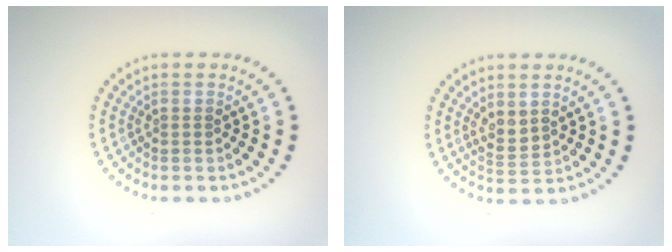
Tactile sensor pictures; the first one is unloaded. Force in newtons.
{"total": 2.1, "press": 1.9, "slide": 1.0}